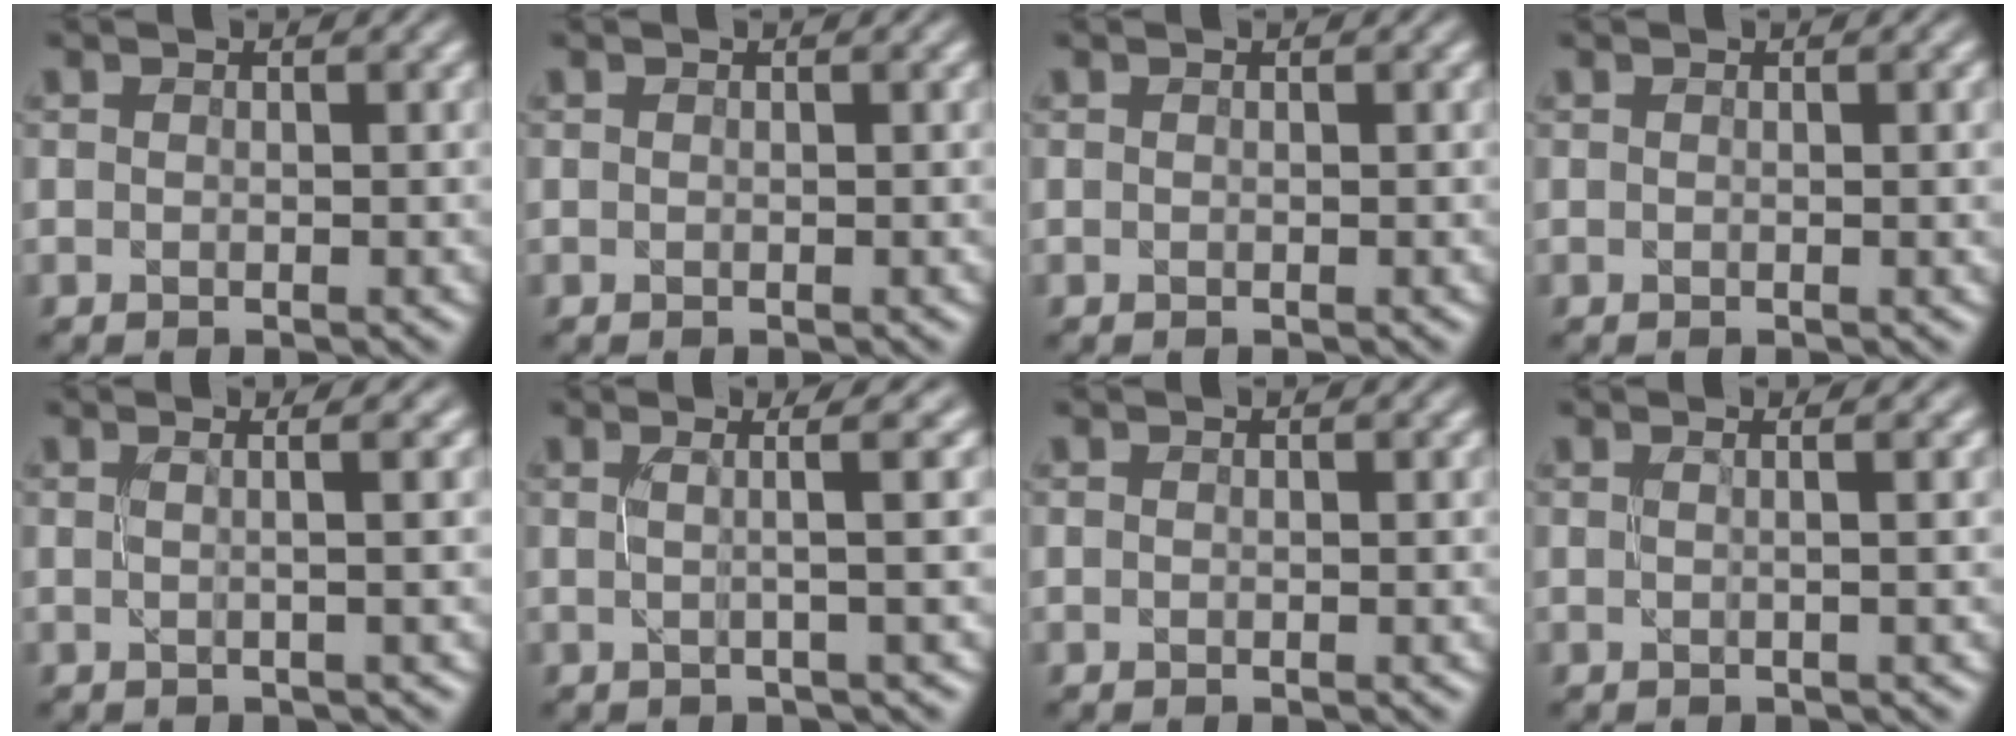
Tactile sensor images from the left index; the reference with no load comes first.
{"total": 0.0}
{"total": 0.0}
{"total": 1.8, "force": [-0.1, 1.0, 1.5], "torque": [-0.017, -0.003, 0.000]}
{"total": 2.3, "force": [0.8, 0.6, 2.1], "torque": [-0.017, 0.007, -0.010]}
{"total": 2.7, "force": [0.6, 0.1, 2.6], "torque": [-0.029, 0.001, 0.002]}
{"total": 0.0}
{"total": 1.4, "force": [0.5, 0.2, 1.2], "torque": [-0.010, 0.002, -0.003]}